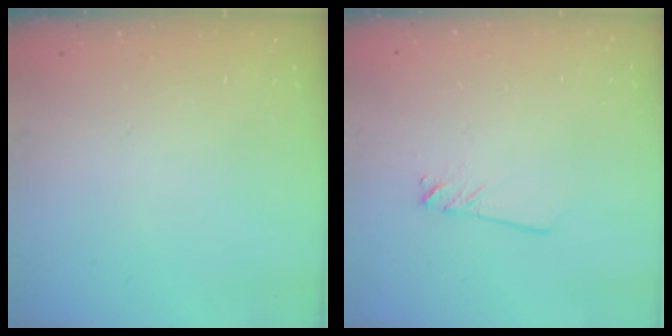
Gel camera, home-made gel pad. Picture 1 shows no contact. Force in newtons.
{"total": 2.0, "press": 2.0, "slide": 0.2}